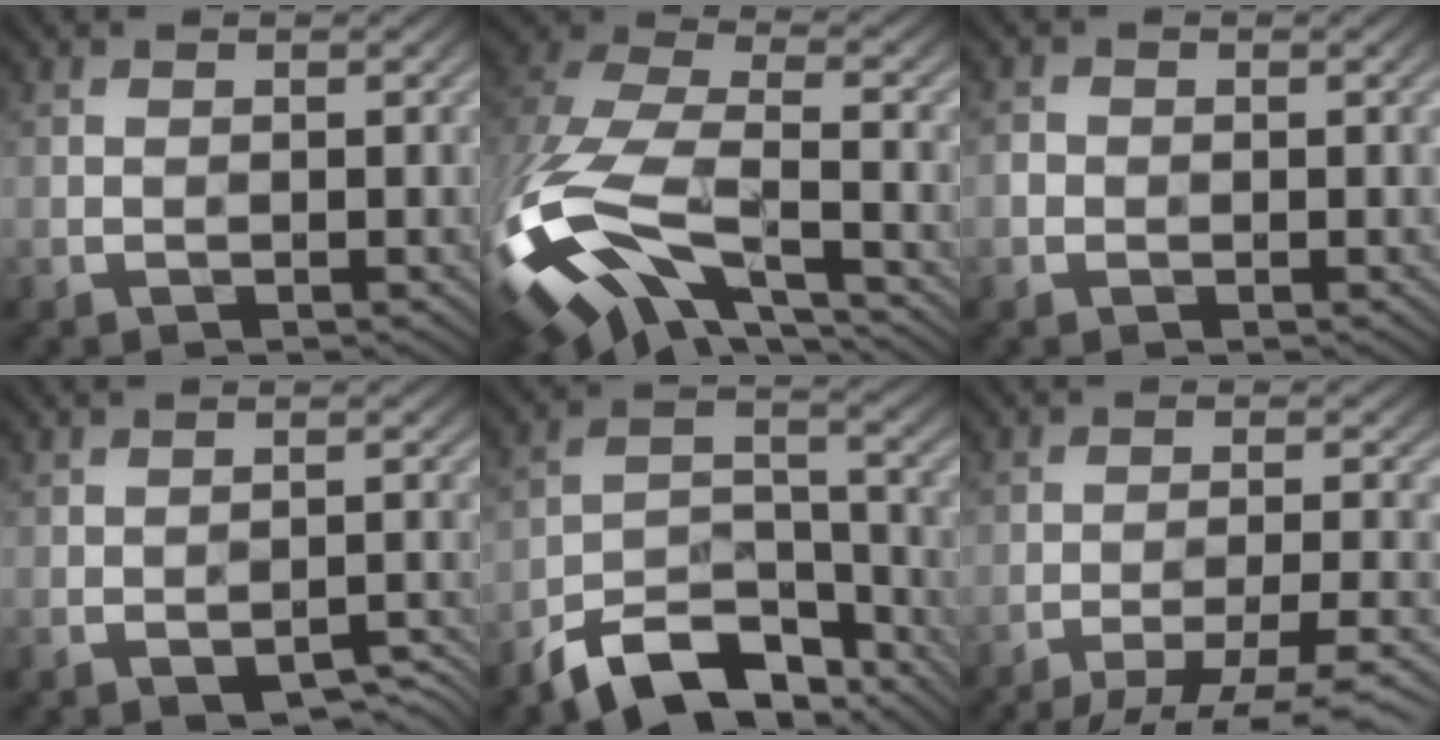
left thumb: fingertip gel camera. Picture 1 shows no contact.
{"total": 17.7, "force": [-7.2, 9.0, 13.4], "torque": [-0.353, -0.034, -0.111]}
{"total": 0.9, "force": [-0.4, 0.8, 0.0], "torque": [-0.002, -0.002, -0.006]}
{"total": 4.4, "force": [-3.1, 1.9, 2.5], "torque": [-0.040, 0.007, -0.031]}
{"total": 12.0, "force": [-9.1, 4.8, 6.1], "torque": [-0.106, -0.003, -0.171]}
{"total": 9.9, "force": [-8.1, 1.7, 5.3], "torque": [-0.091, -0.007, -0.108]}